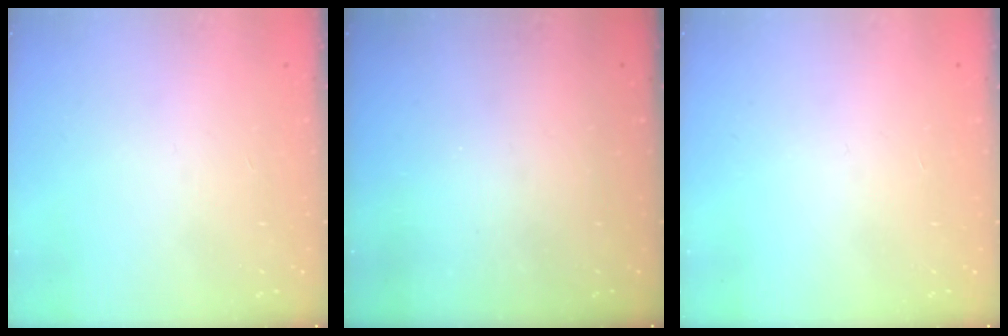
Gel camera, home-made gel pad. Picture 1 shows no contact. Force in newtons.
{"total": 0.0}
{"total": 0.0}